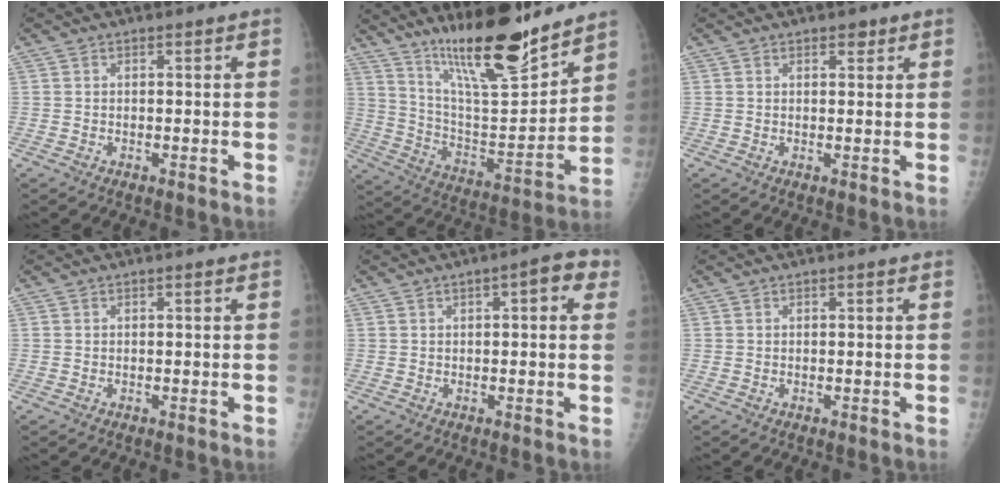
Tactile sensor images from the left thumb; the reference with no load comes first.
{"total": 20.3, "force": [15.5, 4.0, 12.4], "torque": [-0.173, -0.097, 0.272]}
{"total": 1.7, "force": [1.2, 0.9, 0.9], "torque": [-0.003, -0.006, 0.014]}
{"total": 0.0}
{"total": 5.0, "force": [1.8, 1.8, 4.2], "torque": [-0.043, 0.007, 0.015]}
{"total": 0.0}